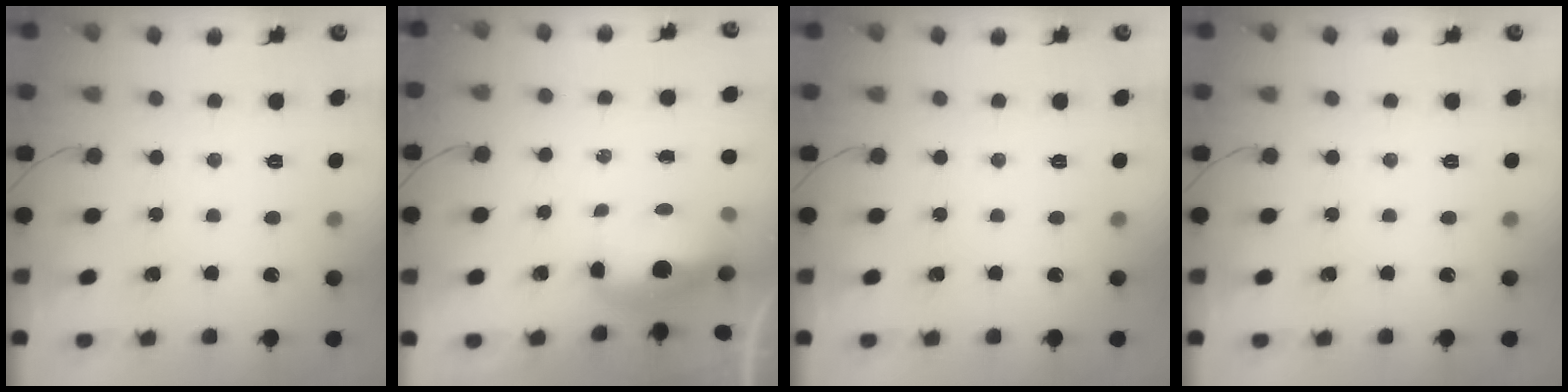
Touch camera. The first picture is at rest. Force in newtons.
{"total": 6.8, "press": 6.8, "slide": 0.8}
{"total": 0.0}
{"total": 0.0}